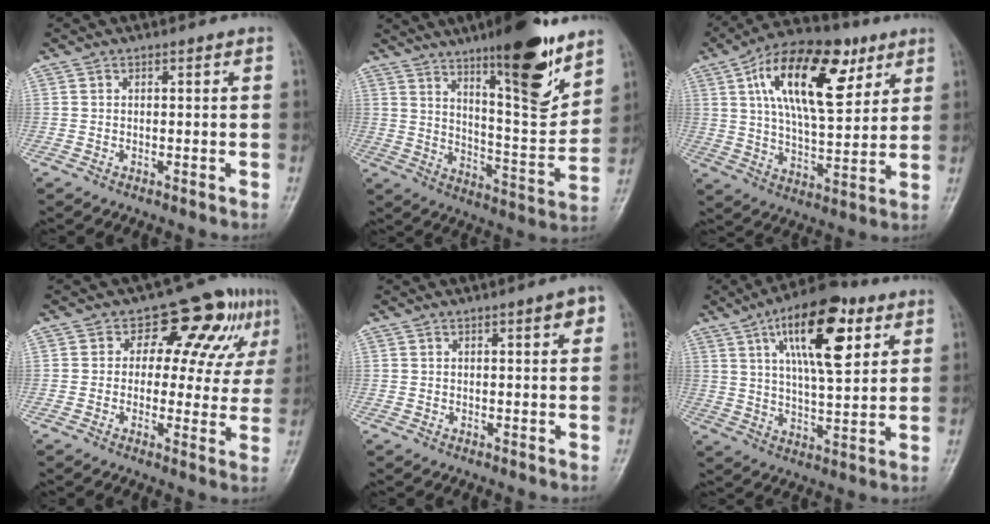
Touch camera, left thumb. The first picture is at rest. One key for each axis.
{"total": 18.6, "fx": 12.0, "fy": 4.2, "fz": 13.6, "tx": -0.170, "ty": -0.078, "tz": 0.191}
{"total": 20.5, "fx": 8.4, "fy": 9.7, "fz": 16.0, "tx": -0.235, "ty": -0.018, "tz": 0.137}
{"total": 12.4, "fx": 5.2, "fy": 7.4, "fz": 8.5, "tx": -0.054, "ty": -0.001, "tz": 0.060}
{"total": 3.2, "fx": 1.4, "fy": 0.9, "fz": 2.8, "tx": -0.029, "ty": 0.000, "tz": 0.015}
{"total": 17.2, "fx": 7.3, "fy": 6.6, "fz": 14.1, "tx": -0.200, "ty": -0.019, "tz": 0.115}